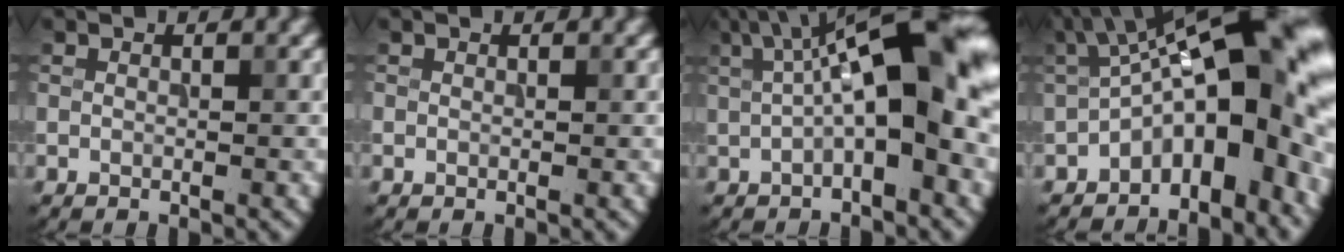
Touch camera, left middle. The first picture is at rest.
{"total": 0.0}
{"total": 11.9, "force": [2.0, 3.5, 11.1], "torque": [-0.162, 0.026, 0.023]}
{"total": 15.4, "force": [-1.5, 6.0, 14.1], "torque": [-0.174, 0.042, -0.032]}